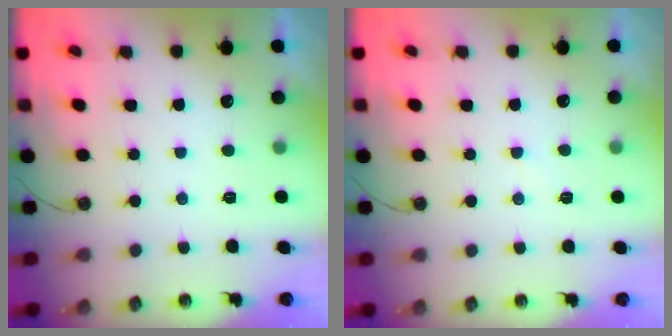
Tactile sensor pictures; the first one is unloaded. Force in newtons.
{"total": 4.7, "press": 4.6, "slide": 0.6}